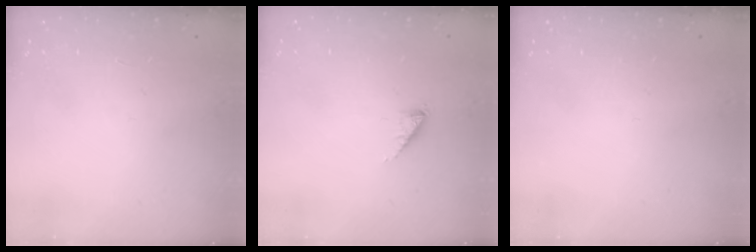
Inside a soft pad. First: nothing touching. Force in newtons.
{"total": 1.2, "press": 1.2, "slide": 0.2}
{"total": 0.0}